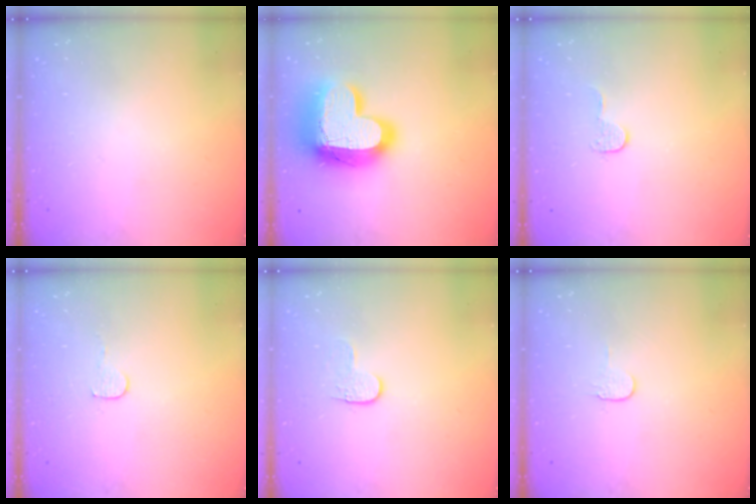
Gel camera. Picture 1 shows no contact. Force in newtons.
{"total": 21.0, "press": 20.9, "slide": 1.5}
{"total": 5.7, "press": 5.7, "slide": 0.2}
{"total": 4.1, "press": 4.1, "slide": 0.3}
{"total": 4.0, "press": 3.9, "slide": 0.5}
{"total": 4.0, "press": 3.9, "slide": 0.5}